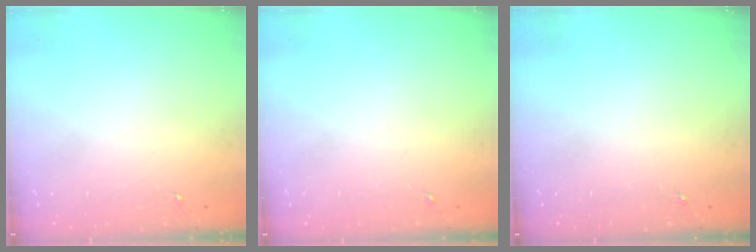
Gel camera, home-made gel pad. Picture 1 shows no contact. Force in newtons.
{"total": 0.0}
{"total": 0.0}